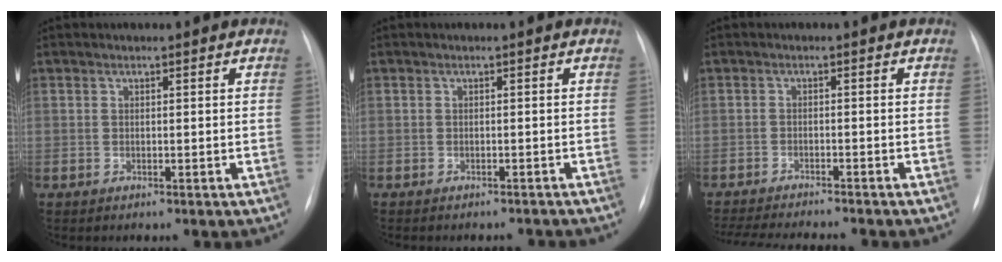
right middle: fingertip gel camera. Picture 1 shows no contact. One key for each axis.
{"total": 3.0, "fx": -2.8, "fy": 1.0, "fz": 0.5, "tx": 0.000, "ty": -0.002, "tz": -0.032}
{"total": 10.7, "fx": -9.8, "fy": 0.5, "fz": 4.3, "tx": -0.066, "ty": -0.014, "tz": -0.142}